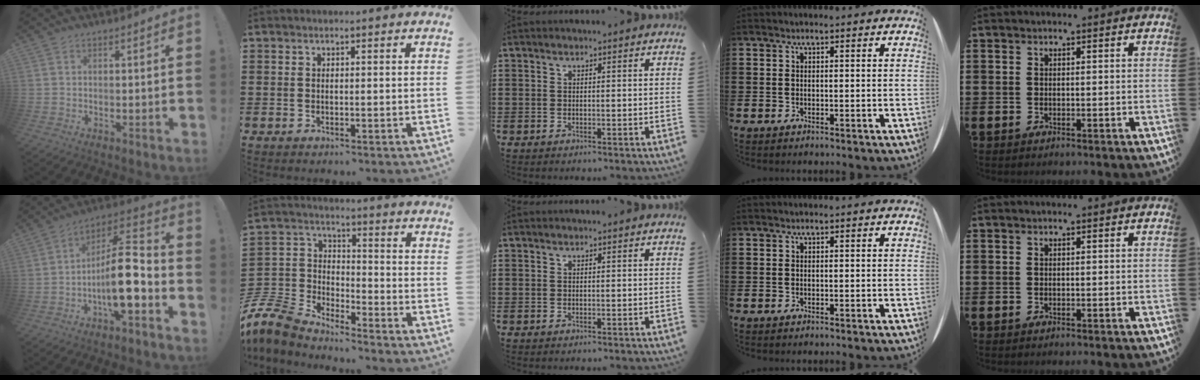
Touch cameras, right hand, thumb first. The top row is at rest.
{"thumb": {"total": 16.4, "force": [-4.2, 5.7, 14.8], "torque": [-0.246, 0.022, -0.067]}, "index": {"total": 7.7, "force": [-7.1, 2.4, 1.7], "torque": [-0.080, -0.005, -0.152]}}